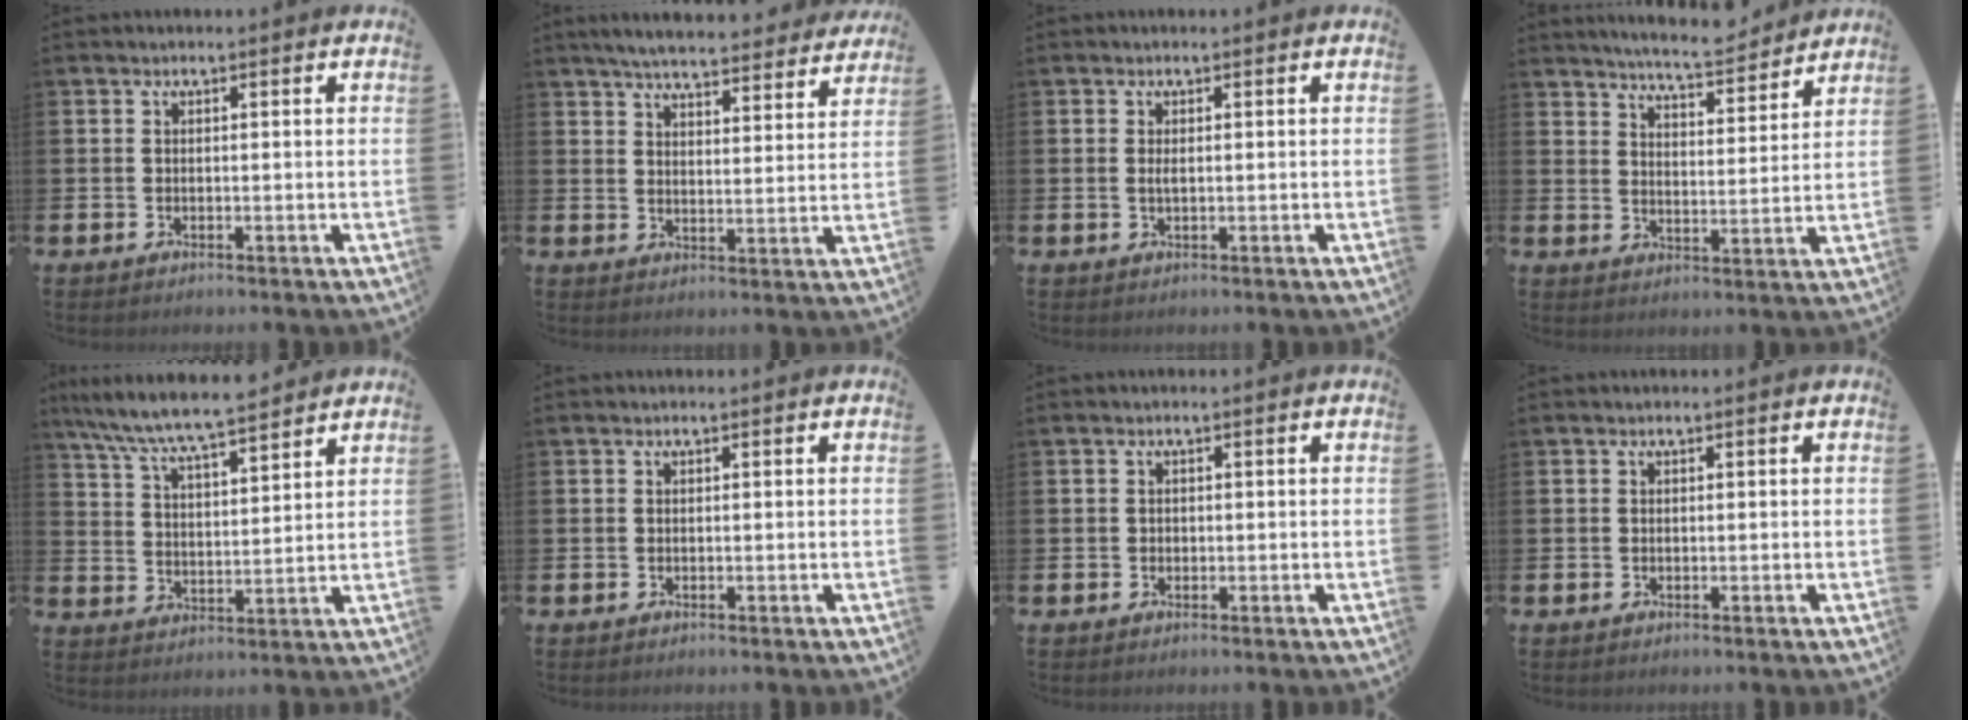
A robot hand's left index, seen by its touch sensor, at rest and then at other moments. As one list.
[{"total": 5.6, "force": [5.5, 0.5, 1.1], "torque": [-0.030, -0.041, 0.094]}, {"total": 0.7, "force": [0.1, 0.1, 0.7], "torque": [-0.009, -0.002, 0.001]}, {"total": 6.4, "force": [6.3, 0.2, 1.0], "torque": [-0.022, -0.047, 0.109]}, {"total": 7.7, "force": [7.3, 0.4, 2.3], "torque": [-0.070, -0.045, 0.130]}, {"total": 0.0}, {"total": 0.8, "force": [-0.1, 0.6, 0.5], "torque": [-0.006, 0.003, -0.005]}, {"total": 0.0}]